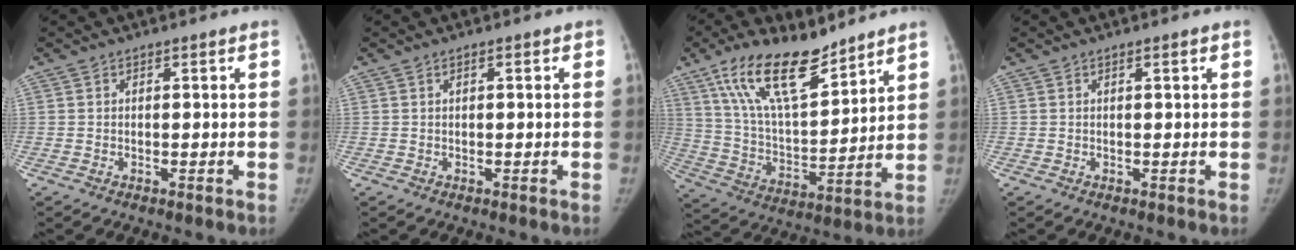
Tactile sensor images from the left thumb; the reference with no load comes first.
{"total": 0.9, "force": [0.4, 0.3, 0.7], "torque": [-0.011, 0.002, 0.003]}
{"total": 18.1, "force": [12.3, 6.6, 11.5], "torque": [-0.179, -0.060, 0.234]}
{"total": 0.8, "force": [0.4, 0.1, 0.7], "torque": [-0.011, 0.001, 0.006]}